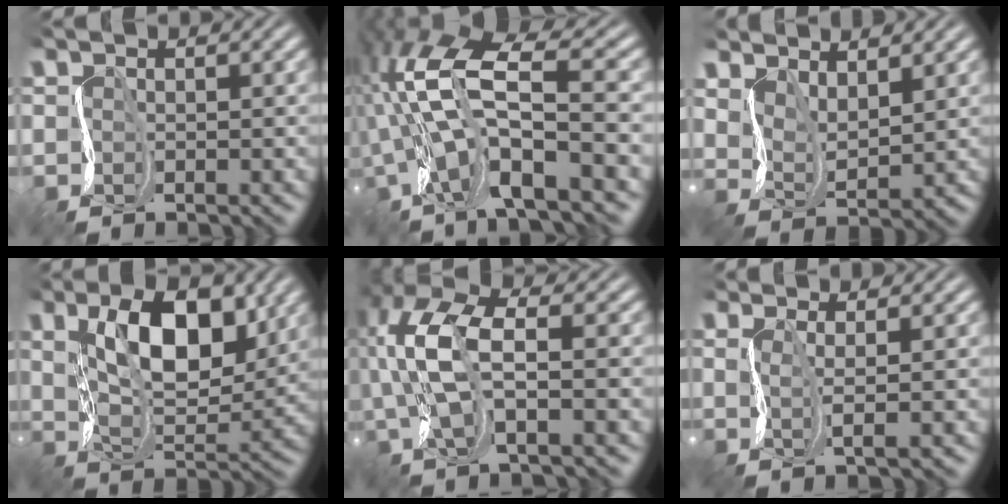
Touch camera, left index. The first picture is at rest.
{"total": 10.1, "force": [-2.1, 3.0, 9.4], "torque": [-0.178, 0.016, -0.045]}
{"total": 3.6, "force": [3.0, 1.3, 1.5], "torque": [-0.041, -0.005, 0.064]}
{"total": 8.2, "force": [3.6, 3.8, 6.4], "torque": [-0.107, 0.000, 0.064]}
{"total": 8.4, "force": [1.5, 3.3, 7.6], "torque": [-0.180, 0.014, 0.023]}
{"total": 1.4, "force": [0.9, -0.1, 1.1], "torque": [-0.026, -0.001, 0.017]}